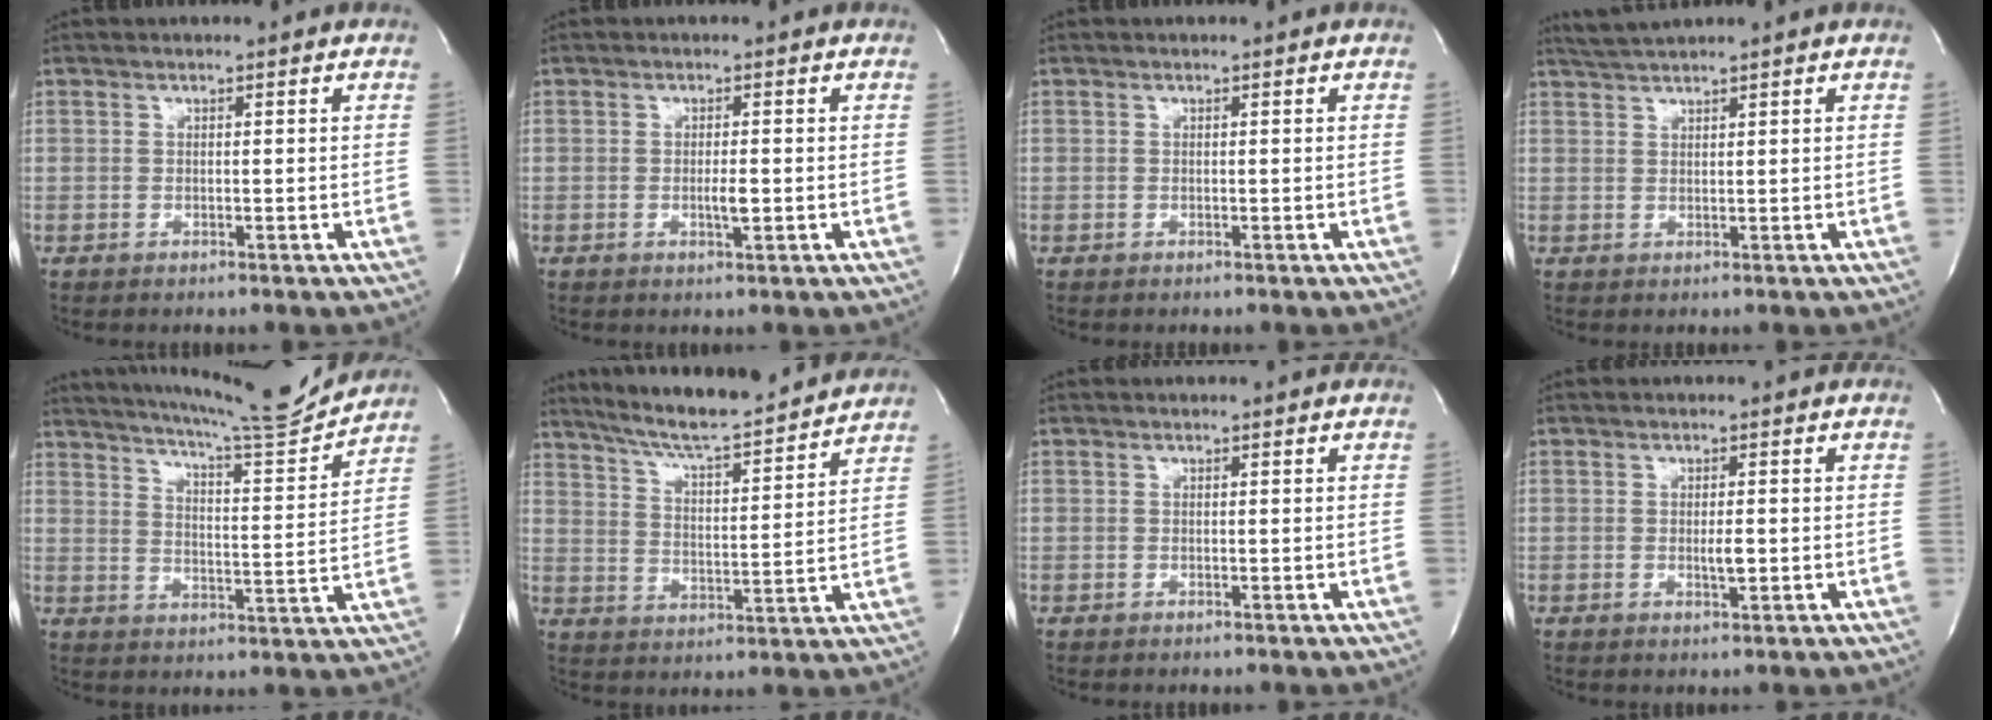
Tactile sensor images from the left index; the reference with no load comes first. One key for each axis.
{"total": 1.7, "fx": -0.6, "fy": 0.3, "fz": 1.6, "tx": -0.030, "ty": -0.007, "tz": -0.009}
{"total": 0.0}
{"total": 4.2, "fx": 3.8, "fy": -0.6, "fz": 1.7, "tx": -0.033, "ty": 0.019, "tz": 0.073}
{"total": 14.7, "fx": 13.9, "fy": -0.7, "fz": 4.7, "tx": -0.083, "ty": -0.041, "tz": 0.195}
{"total": 16.6, "fx": 15.0, "fy": 1.3, "fz": 6.9, "tx": -0.118, "ty": 0.000, "tz": 0.226}
{"total": 0.0}
{"total": 1.6, "fx": -0.4, "fy": 0.4, "fz": 1.5, "tx": -0.029, "ty": -0.007, "tz": -0.006}